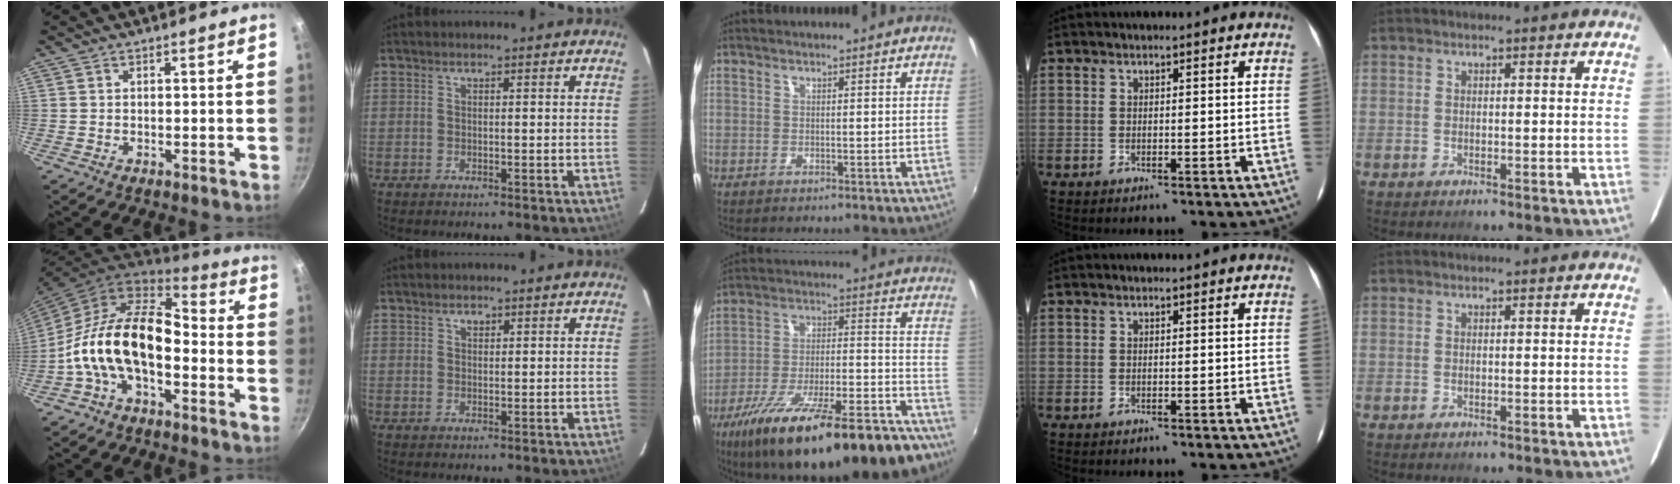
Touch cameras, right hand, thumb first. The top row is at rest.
{"thumb": {"total": 16.8, "force": [-3.8, 9.5, 13.3], "torque": [-0.223, 0.049, -0.088]}, "index": {"total": 1.1, "force": [0.6, 0.8, 0.5], "torque": [-0.005, 0.004, 0.011]}, "middle": {"total": 29.8, "force": [-22.1, 8.4, 18.2], "torque": [-0.286, -0.041, -0.317]}}